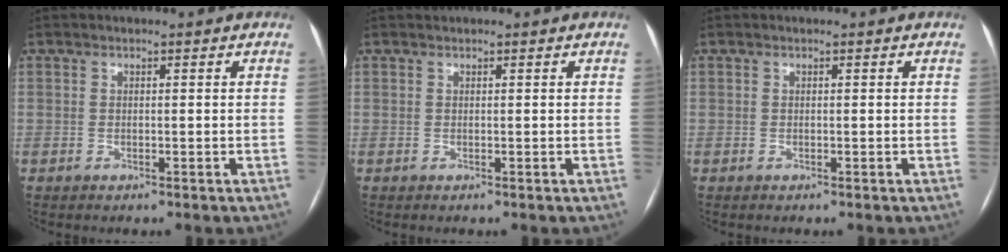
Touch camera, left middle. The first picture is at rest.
{"total": 0.0}
{"total": 0.0}